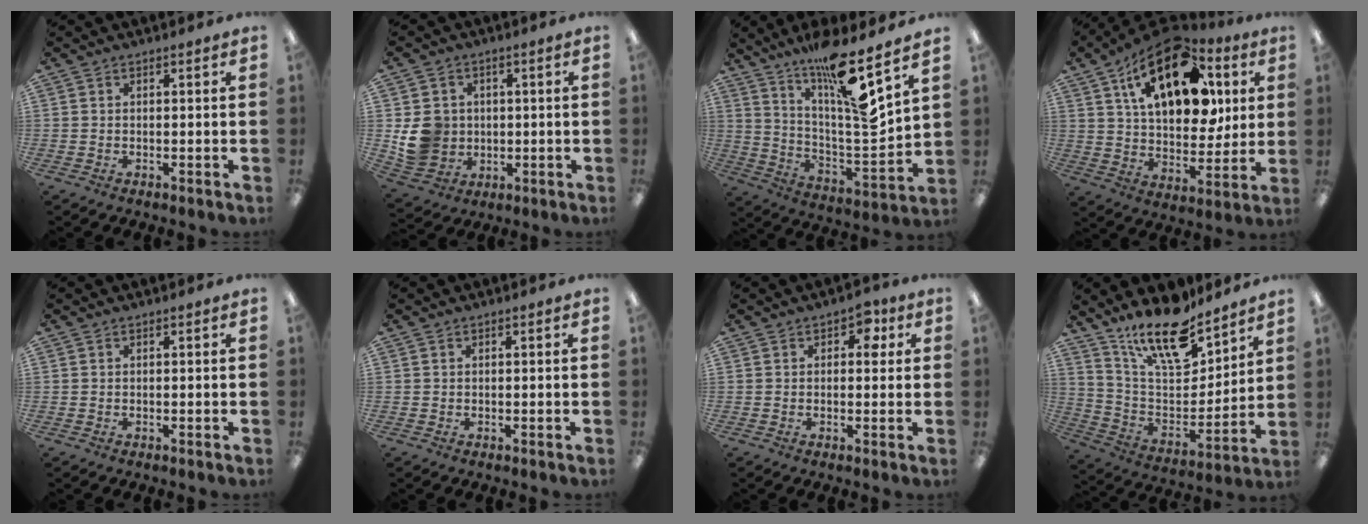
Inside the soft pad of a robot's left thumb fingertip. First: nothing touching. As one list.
[{"total": 9.2, "force": [0.1, 8.6, 3.2], "torque": [-0.074, 0.009, 0.012]}, {"total": 16.8, "force": [12.7, 1.2, 11.0], "torque": [-0.190, -0.097, 0.203]}, {"total": 23.1, "force": [10.2, 12.6, 16.5], "torque": [-0.253, -0.030, 0.168]}, {"total": 0.0}, {"total": 0.0}, {"total": 4.2, "force": [1.5, 2.8, 2.8], "torque": [-0.026, -0.002, 0.018]}, {"total": 18.8, "force": [14.6, 6.6, 9.8], "torque": [-0.182, -0.092, 0.255]}]